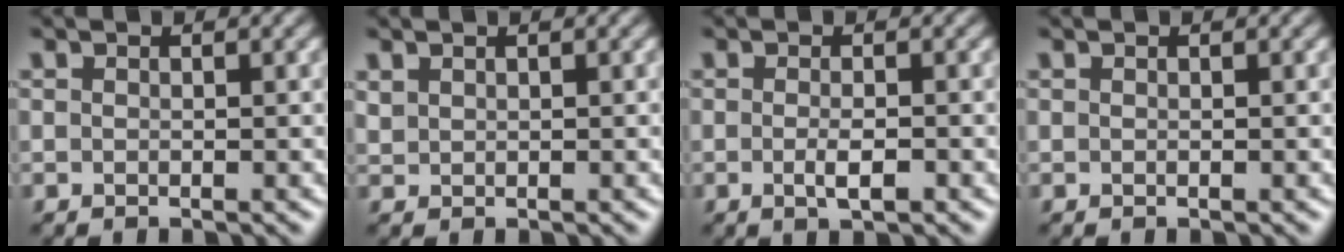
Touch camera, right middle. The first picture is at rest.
{"total": 0.8, "force": [0.7, 0.4, 0.2], "torque": [-0.007, -0.001, 0.019]}
{"total": 1.8, "force": [-0.5, 0.4, 1.7], "torque": [-0.031, -0.005, -0.010]}
{"total": 0.0}